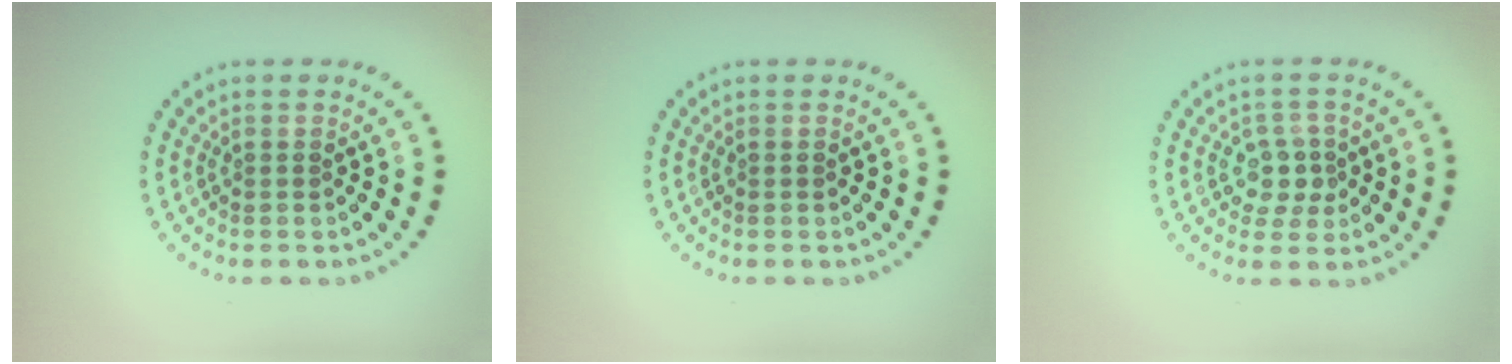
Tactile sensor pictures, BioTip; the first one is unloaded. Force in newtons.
{"total": 0.0}
{"total": 2.4, "press": 2.2, "slide": 1.1}